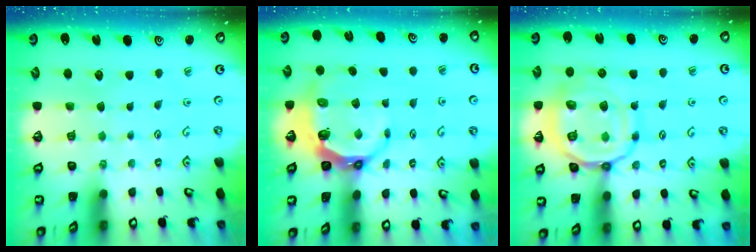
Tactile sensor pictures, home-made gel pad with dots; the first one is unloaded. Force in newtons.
{"total": 7.8, "press": 6.7, "slide": 3.9}
{"total": 18.3, "press": 18.2, "slide": 1.9}